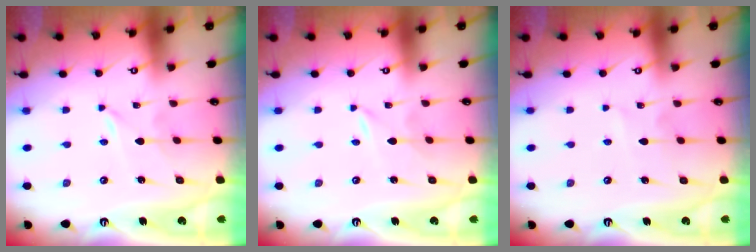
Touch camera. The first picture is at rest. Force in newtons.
{"total": 0.0}
{"total": 3.0, "press": 3.0, "slide": 0.4}